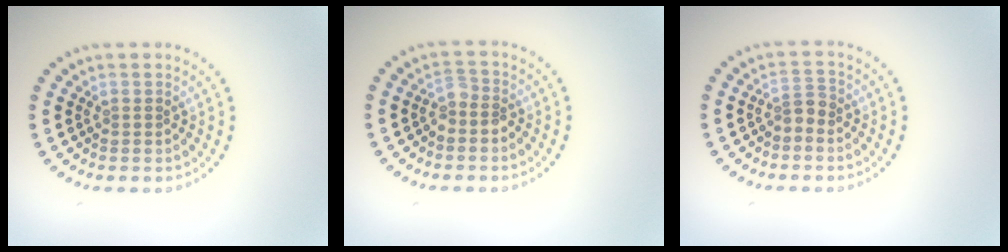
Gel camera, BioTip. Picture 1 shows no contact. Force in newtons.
{"total": 1.6, "press": 1.3, "slide": 0.9}
{"total": 1.6, "press": 1.3, "slide": 0.9}